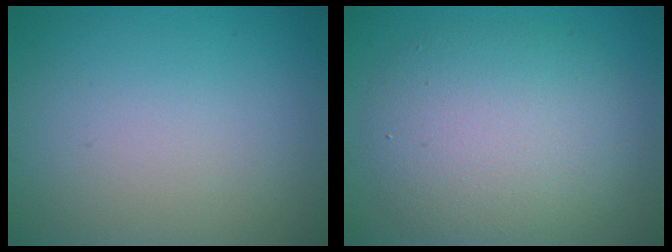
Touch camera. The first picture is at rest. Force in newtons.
{"total": 6.6, "press": 6.6, "slide": 0.5}